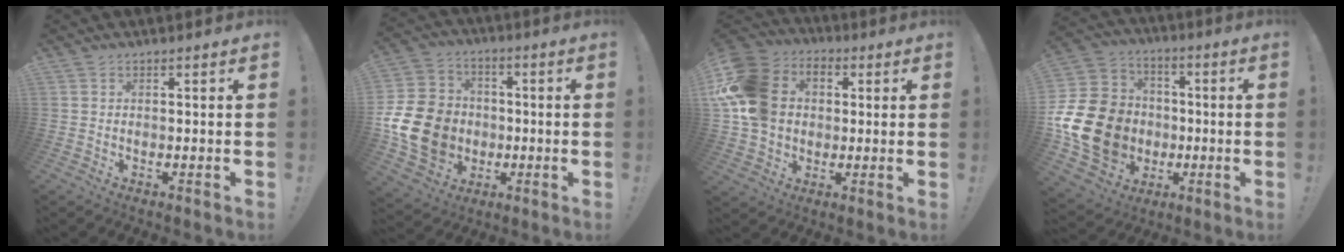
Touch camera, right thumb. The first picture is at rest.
{"total": 18.0, "force": [-3.9, 14.9, 9.3], "torque": [-0.169, 0.035, -0.053]}
{"total": 18.4, "force": [2.1, 15.0, 10.4], "torque": [-0.187, 0.013, 0.051]}
{"total": 21.5, "force": [-4.1, 17.9, 11.3], "torque": [-0.212, 0.032, -0.037]}